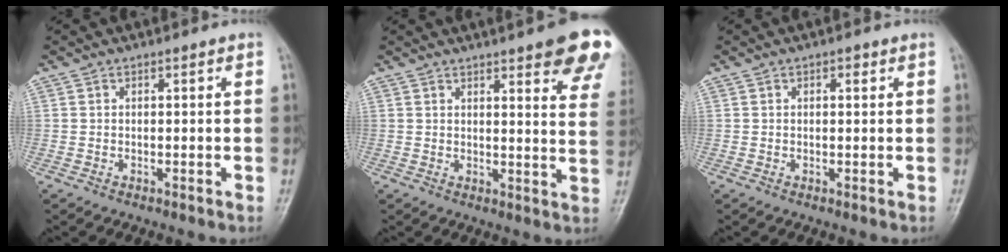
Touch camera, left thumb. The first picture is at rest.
{"total": 14.7, "force": [9.0, 3.4, 11.1], "torque": [-0.111, -0.035, 0.095]}
{"total": 1.4, "force": [0.5, 0.7, 1.1], "torque": [-0.013, 0.002, 0.004]}